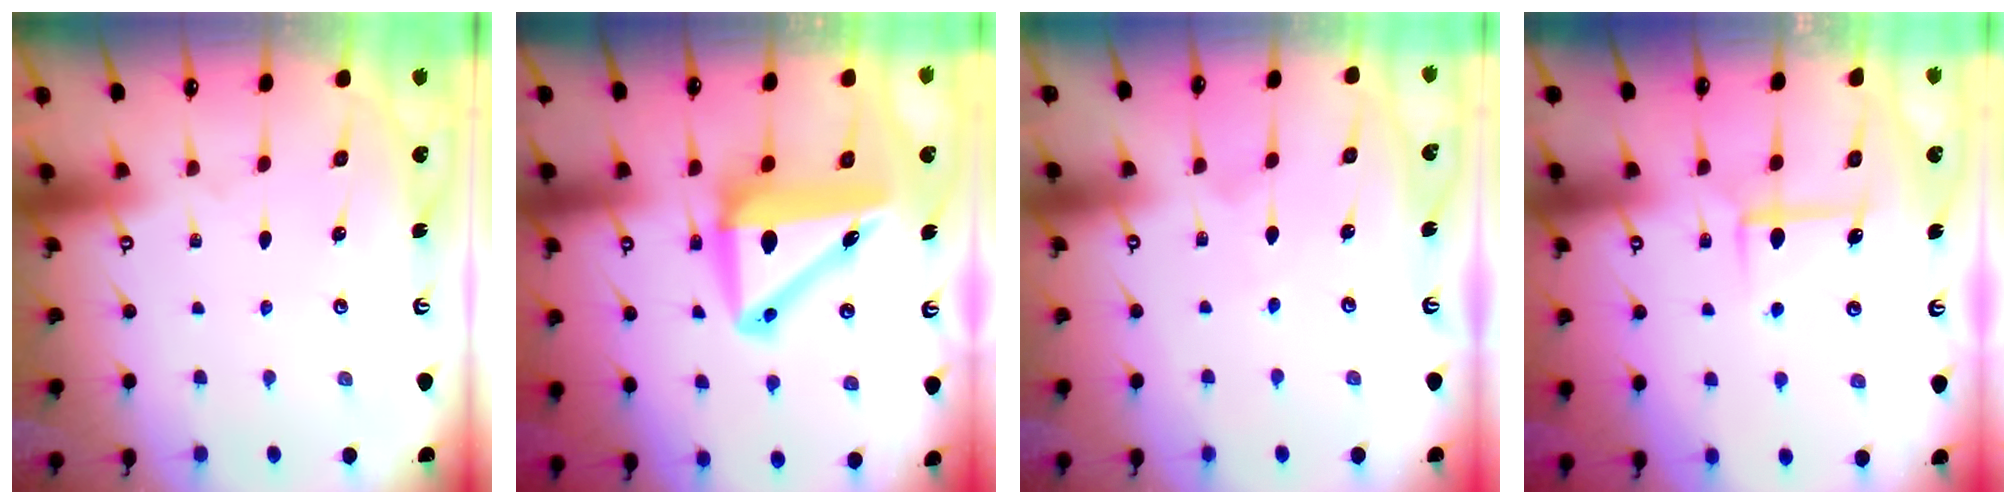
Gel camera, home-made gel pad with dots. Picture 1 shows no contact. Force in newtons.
{"total": 10.7, "press": 10.3, "slide": 3.0}
{"total": 3.1, "press": 3.1, "slide": 0.4}
{"total": 6.0, "press": 6.0, "slide": 0.3}